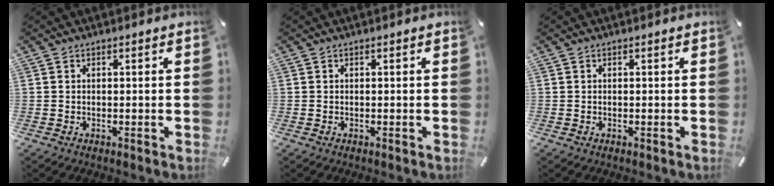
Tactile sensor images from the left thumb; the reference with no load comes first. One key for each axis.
{"total": 0.0}
{"total": 0.0}